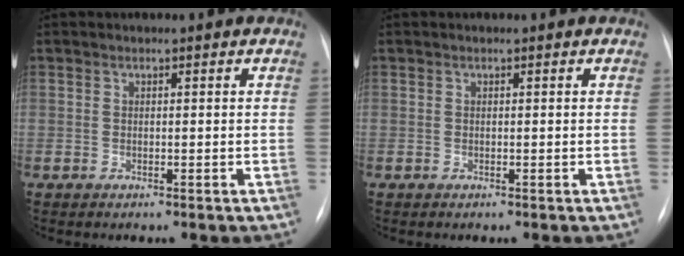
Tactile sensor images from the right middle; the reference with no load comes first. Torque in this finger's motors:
{"motor_torque": [0.00, 0.00, 0.00, 0.00]}